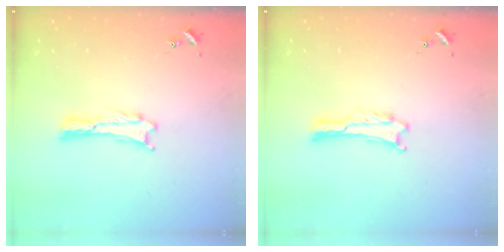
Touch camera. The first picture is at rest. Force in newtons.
{"total": 0.0}